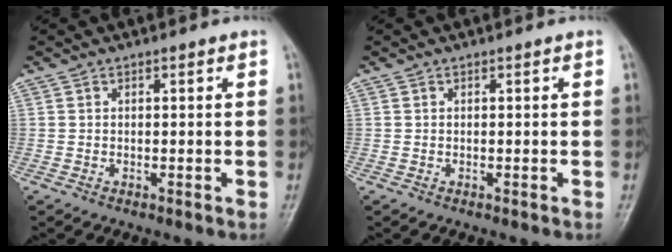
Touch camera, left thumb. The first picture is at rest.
{"total": 0.0}